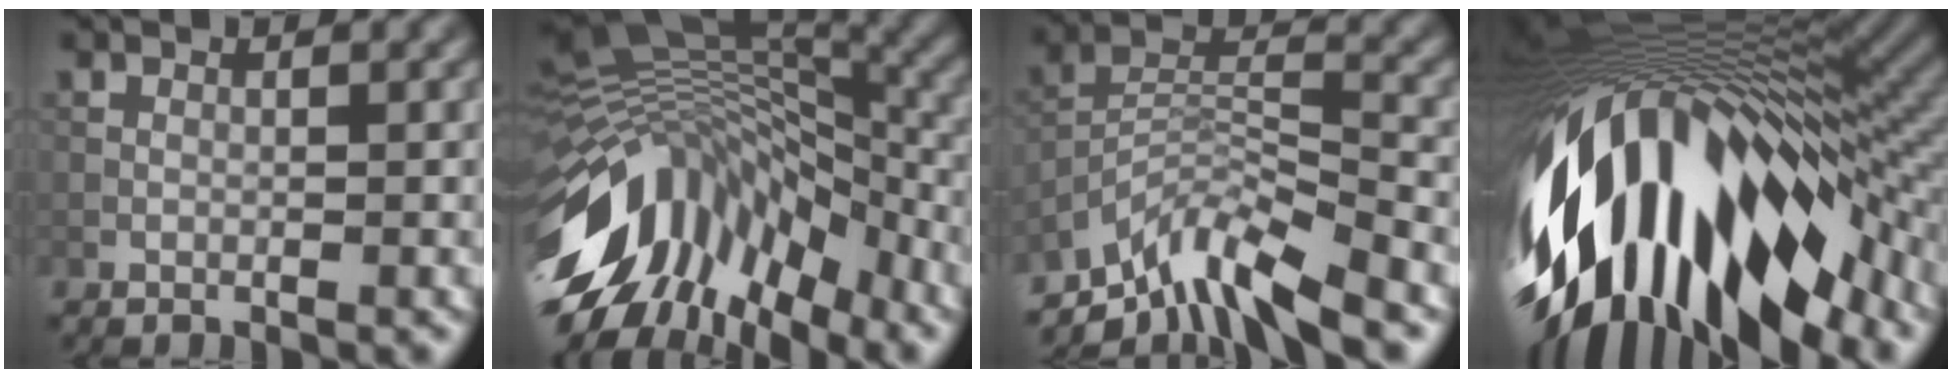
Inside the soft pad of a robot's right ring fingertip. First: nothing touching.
{"total": 14.0, "force": [-5.0, 7.6, 10.6], "torque": [-0.200, 0.020, -0.092]}
{"total": 8.0, "force": [-6.5, 1.8, 4.4], "torque": [-0.079, -0.002, -0.128]}
{"total": 17.2, "force": [-4.7, 8.4, 14.2], "torque": [-0.257, -0.028, -0.081]}